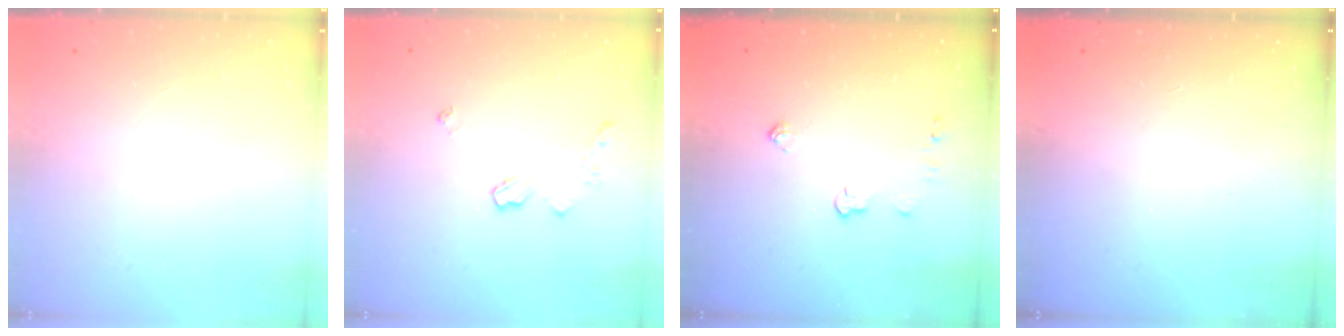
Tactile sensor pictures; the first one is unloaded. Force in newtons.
{"total": 5.5, "press": 5.4, "slide": 0.6}
{"total": 3.7, "press": 3.6, "slide": 0.5}
{"total": 0.0}